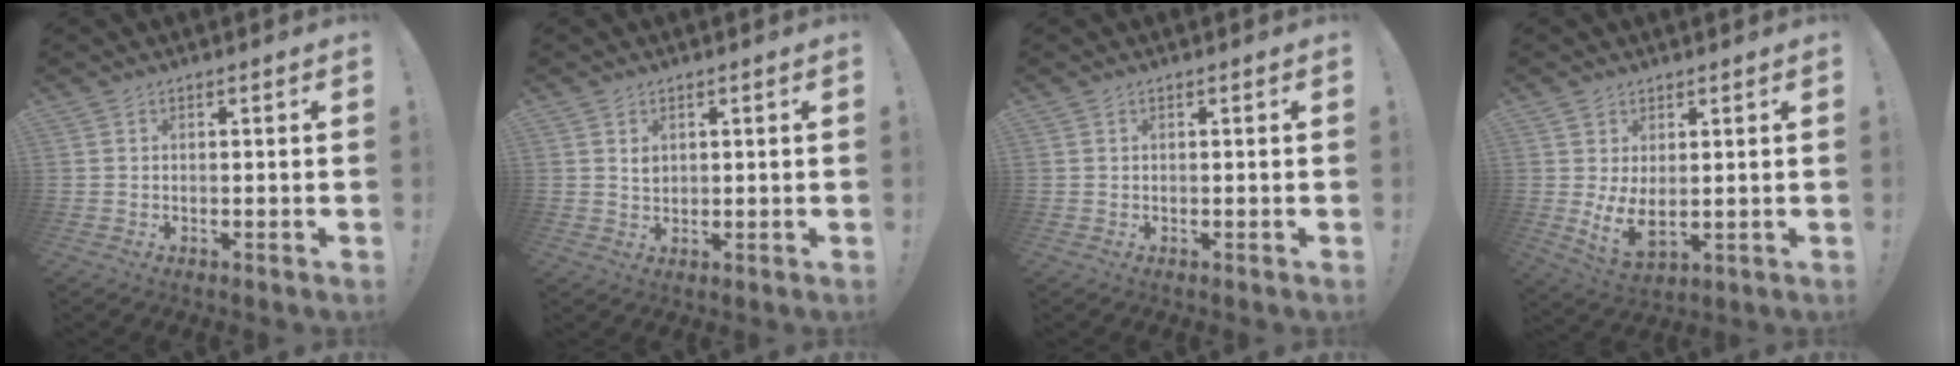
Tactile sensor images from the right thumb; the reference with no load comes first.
{"total": 2.4, "force": [1.3, 1.9, 0.4], "torque": [0.004, -0.010, 0.023]}
{"total": 0.0}
{"total": 6.3, "force": [1.7, 3.3, 5.1], "torque": [-0.086, -0.024, 0.035]}